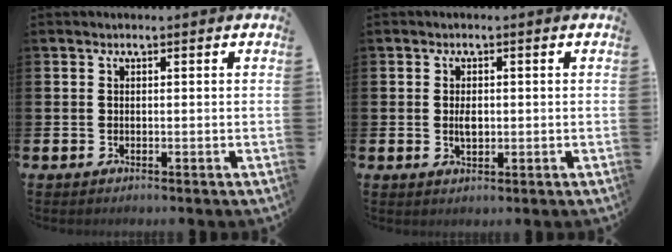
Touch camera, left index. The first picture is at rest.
{"total": 2.2, "force": [0.0, 1.2, 1.9], "torque": [-0.028, 0.001, -0.003]}